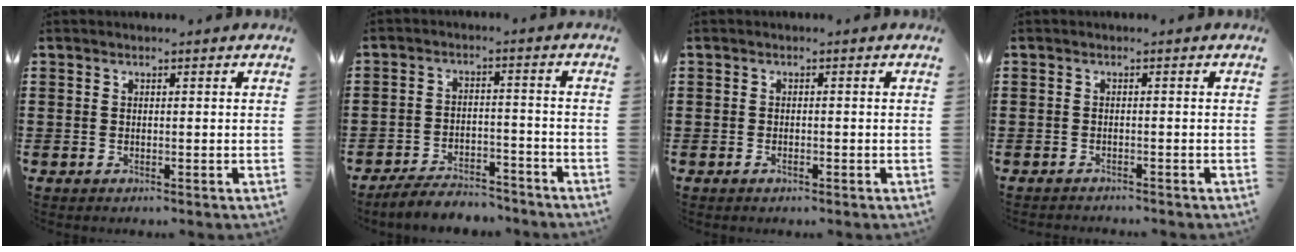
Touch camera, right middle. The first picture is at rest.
{"total": 5.1, "force": [-5.0, 0.9, 0.9], "torque": [-0.021, 0.008, -0.100]}
{"total": 0.9, "force": [-0.5, 0.3, 0.7], "torque": [-0.015, -0.004, -0.008]}
{"total": 0.8, "force": [-0.8, 0.0, 0.0], "torque": [-0.002, 0.001, -0.018]}